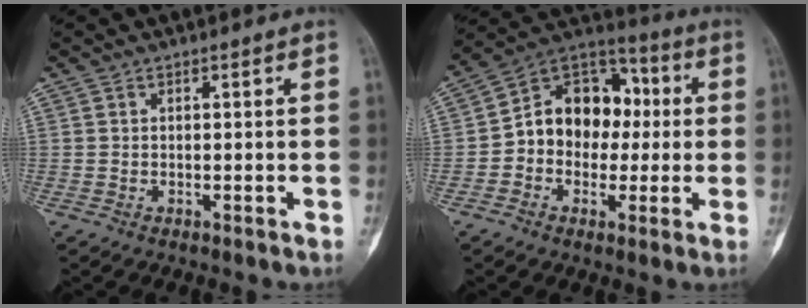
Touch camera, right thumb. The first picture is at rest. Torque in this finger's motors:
{"motor_torque": [0.29, 0.24, 0.41, 0.30, 0.09]}